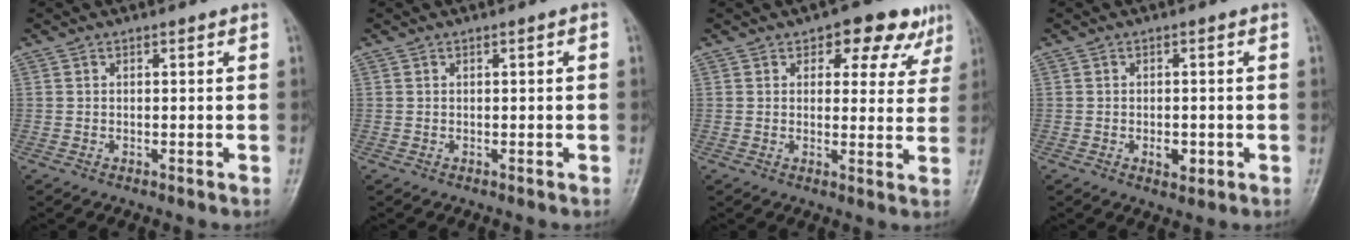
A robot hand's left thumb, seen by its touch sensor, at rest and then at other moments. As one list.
[{"total": 0.8, "force": [-0.1, 0.2, 0.8], "torque": [-0.011, 0.004, 0.000]}, {"total": 9.1, "force": [5.1, 5.2, 5.4], "torque": [-0.014, -0.015, 0.058]}, {"total": 3.2, "force": [-1.1, 1.9, 2.2], "torque": [-0.026, 0.003, -0.014]}]